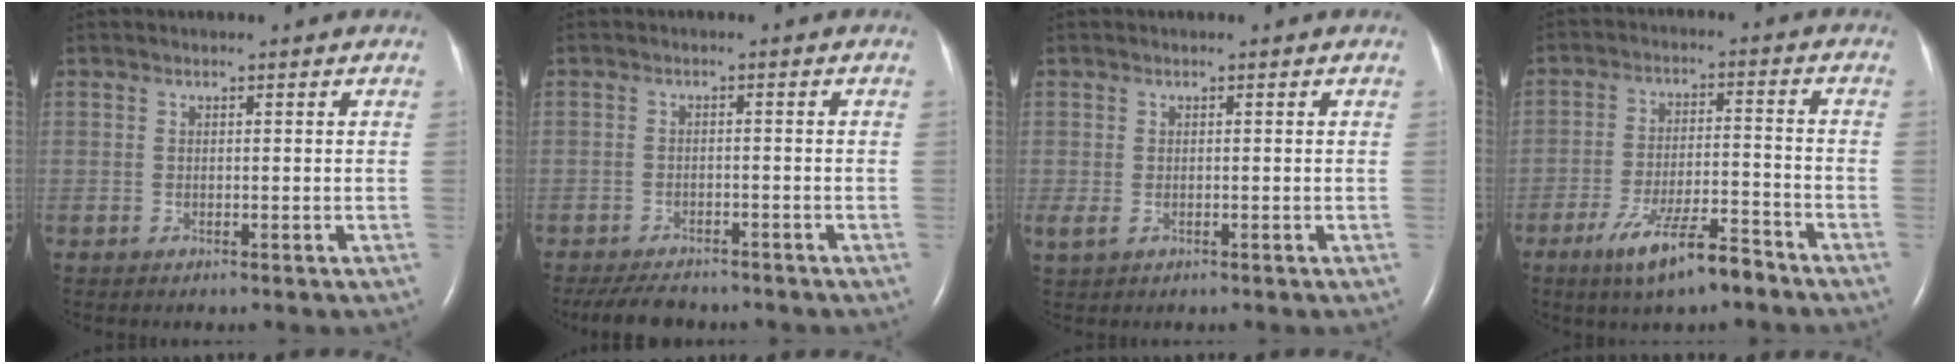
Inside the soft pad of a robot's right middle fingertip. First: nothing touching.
{"total": 6.6, "force": [-5.8, 2.2, 2.2], "torque": [-0.036, -0.010, -0.087]}
{"total": 1.9, "force": [-0.5, 1.1, 1.5], "torque": [-0.039, -0.005, -0.004]}
{"total": 9.7, "force": [-6.8, 1.7, 6.7], "torque": [-0.123, -0.012, -0.117]}